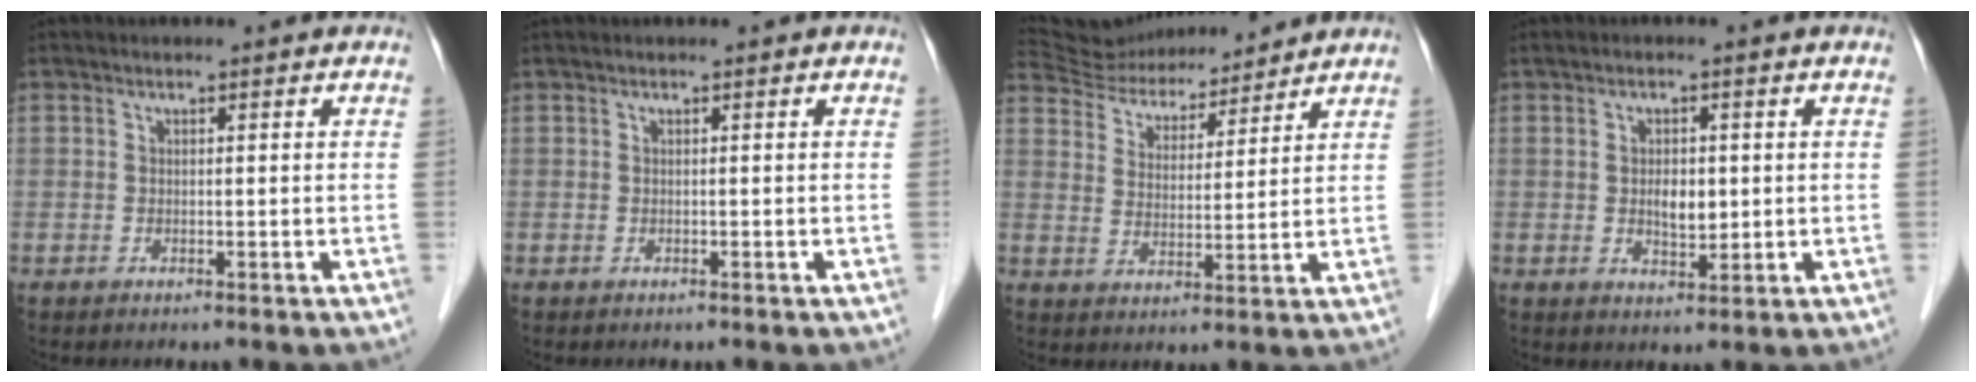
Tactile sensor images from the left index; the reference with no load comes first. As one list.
[{"total": 0.0}, {"total": 13.0, "force": [12.4, 2.9, 2.7], "torque": [-0.046, 0.024, 0.204]}, {"total": 3.6, "force": [0.2, 1.6, 3.2], "torque": [-0.056, -0.003, 0.007]}]